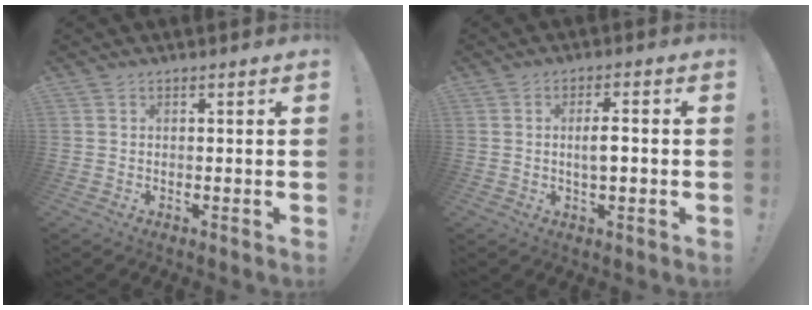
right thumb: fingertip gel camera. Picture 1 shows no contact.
{"total": 4.2, "force": [-0.4, 1.2, 4.0], "torque": [-0.062, 0.002, -0.011]}